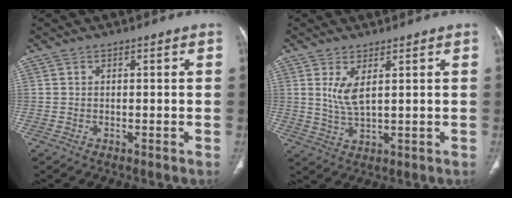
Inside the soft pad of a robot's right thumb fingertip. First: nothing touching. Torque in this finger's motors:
{"motor_torque": [0.18, -0.10, 0.51, -0.11, 0.05]}